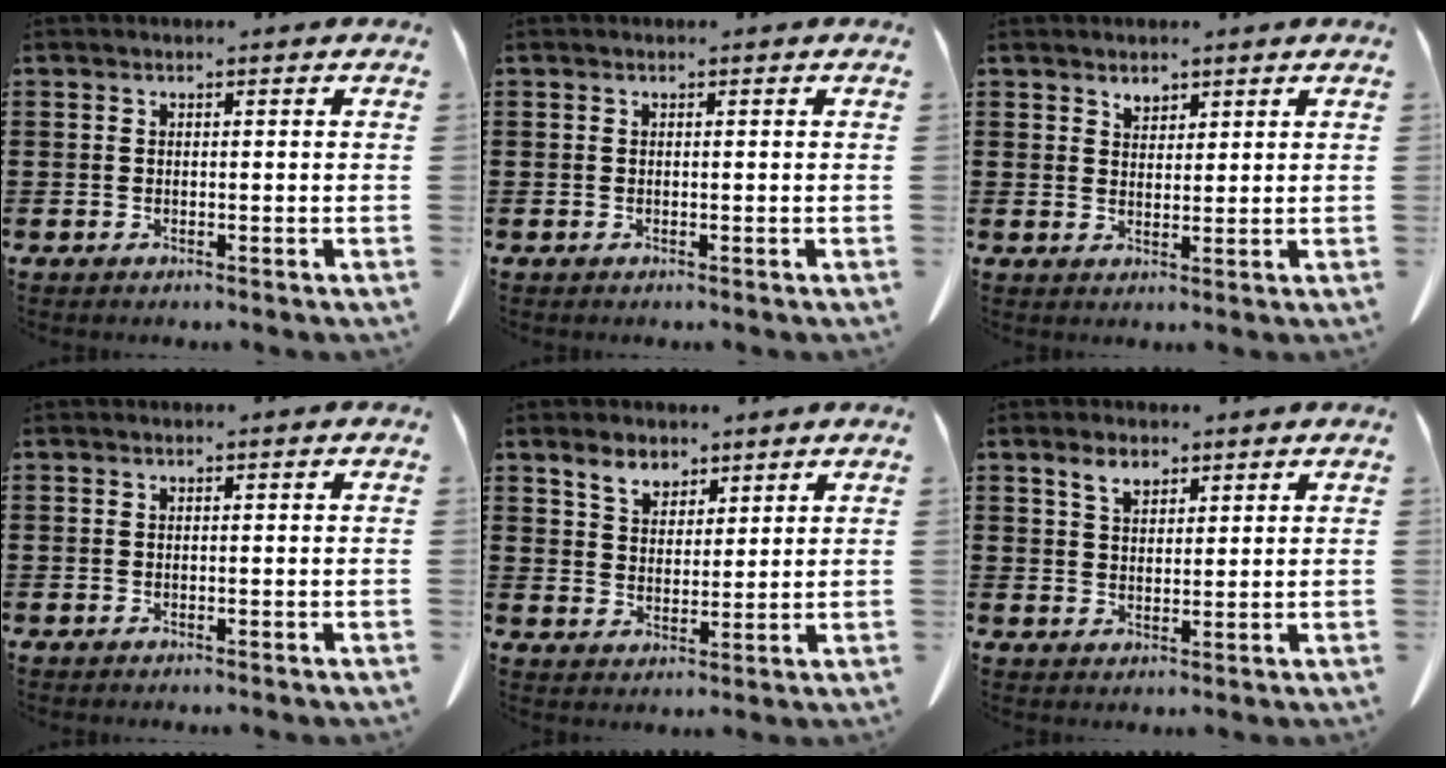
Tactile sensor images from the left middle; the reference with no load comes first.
{"total": 0.0}
{"total": 1.9, "force": [1.7, 0.8, 0.5], "torque": [-0.005, -0.006, 0.033]}
{"total": 0.0}
{"total": 4.7, "force": [3.7, 2.7, 1.3], "torque": [-0.040, 0.006, 0.069]}
{"total": 3.7, "force": [2.5, 1.9, 2.0], "torque": [-0.040, 0.004, 0.043]}